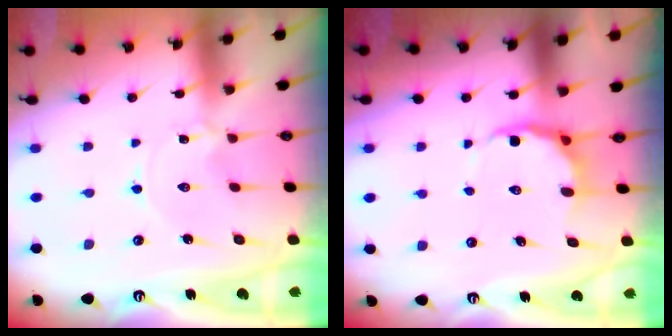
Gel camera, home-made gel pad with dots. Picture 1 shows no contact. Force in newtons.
{"total": 7.5, "press": 7.2, "slide": 2.2}